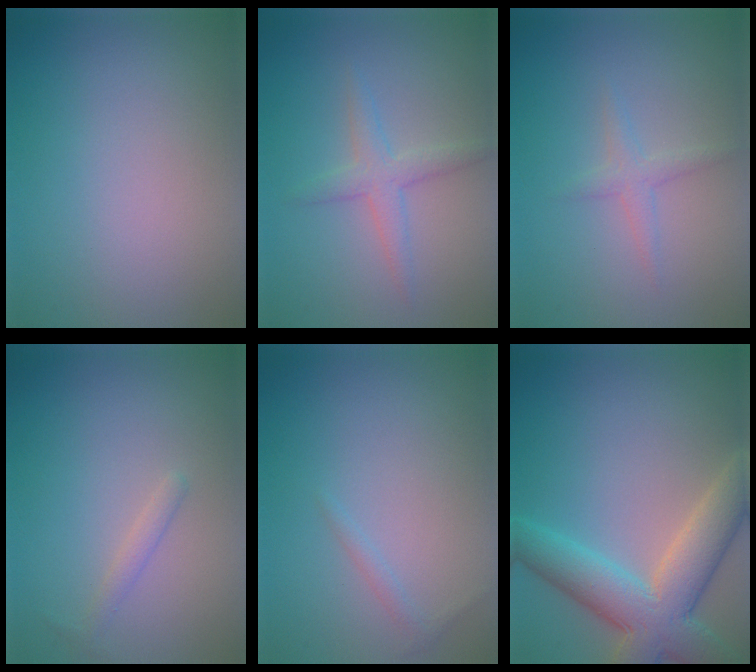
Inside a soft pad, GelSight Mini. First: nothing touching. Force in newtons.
{"total": 2.3, "press": 2.3, "slide": 0.1}
{"total": 1.4, "press": 1.4, "slide": 0.0}
{"total": 1.1, "press": 1.1, "slide": 0.1}
{"total": 0.8, "press": 0.8, "slide": 0.0}
{"total": 7.9, "press": 7.9, "slide": 0.4}